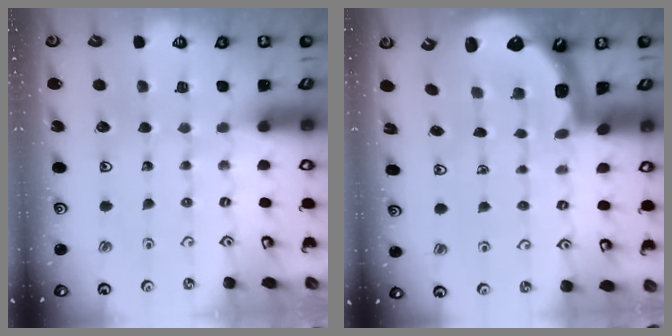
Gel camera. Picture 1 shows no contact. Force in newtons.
{"total": 1.7, "press": 1.5, "slide": 0.7}